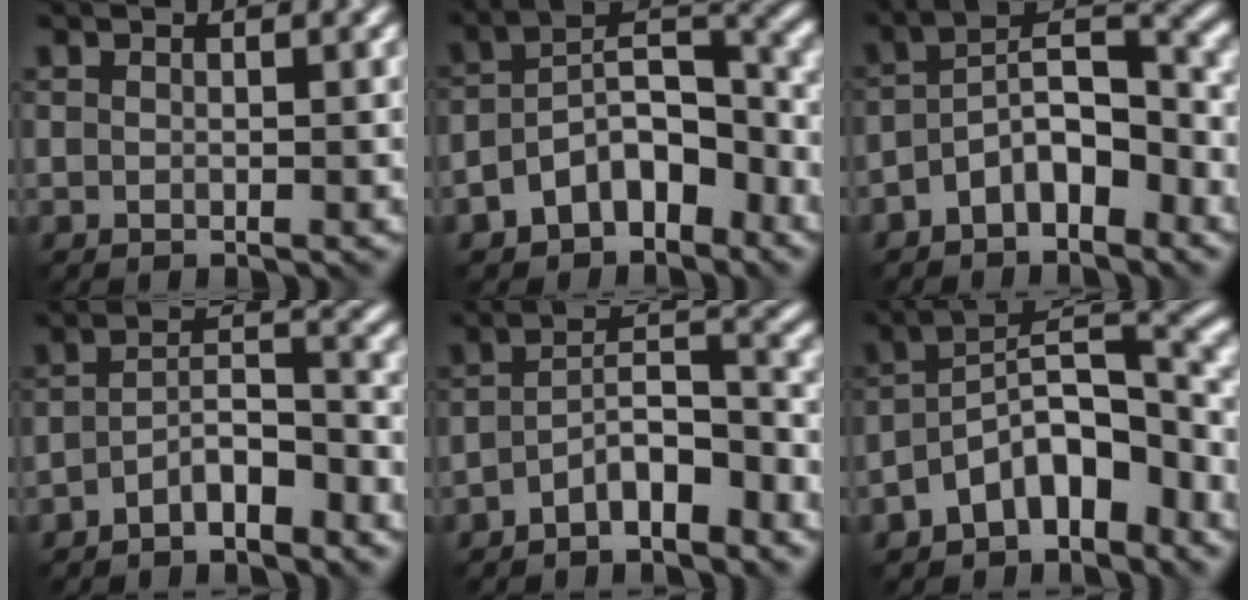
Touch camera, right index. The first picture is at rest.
{"total": 7.0, "force": [-3.7, 4.0, 4.4], "torque": [-0.059, 0.017, -0.077]}
{"total": 6.1, "force": [-3.2, 2.7, 4.3], "torque": [-0.067, 0.019, -0.067]}
{"total": 4.0, "force": [-2.8, 1.2, 2.7], "torque": [-0.049, 0.009, -0.054]}
{"total": 5.3, "force": [-3.4, 1.8, 3.7], "torque": [-0.064, 0.012, -0.063]}
{"total": 7.2, "force": [-4.1, 3.5, 4.8], "torque": [-0.063, 0.018, -0.084]}